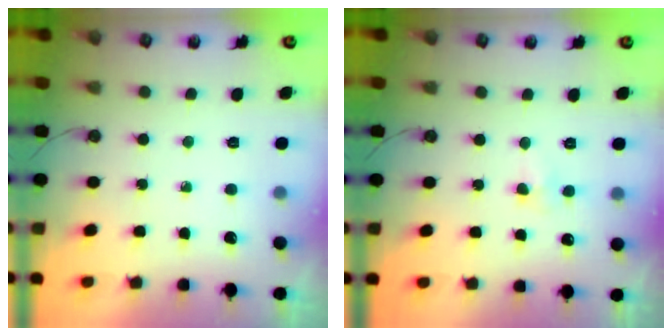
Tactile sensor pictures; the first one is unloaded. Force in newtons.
{"total": 5.4, "press": 4.4, "slide": 3.0}